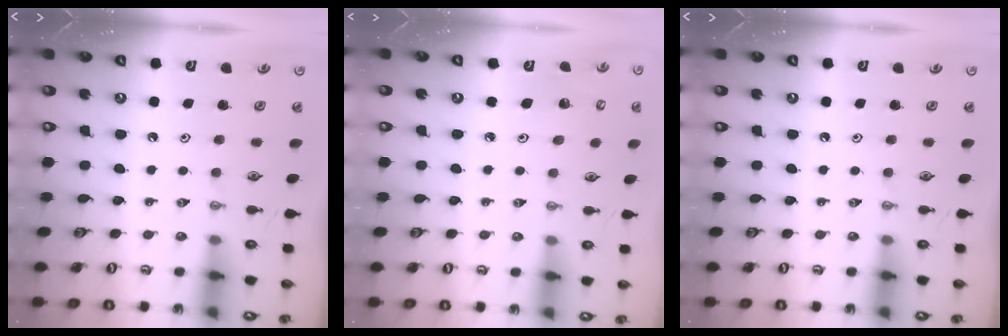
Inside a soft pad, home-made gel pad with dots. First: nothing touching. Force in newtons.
{"total": 4.5, "press": 4.2, "slide": 1.6}
{"total": 0.0}